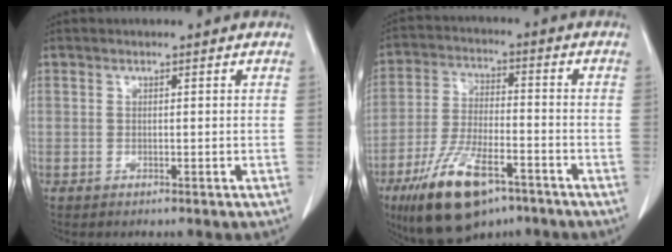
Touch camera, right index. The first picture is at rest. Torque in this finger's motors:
{"motor_torque": [1.38, -0.76, 0.68, 0.21]}